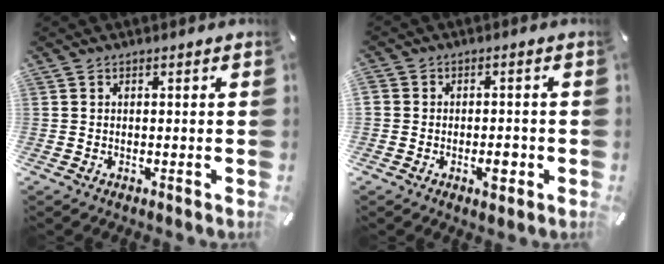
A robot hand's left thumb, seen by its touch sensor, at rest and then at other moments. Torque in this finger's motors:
{"motor_torque": [1.58, 1.53, 0.67, 0.42, 0.43]}